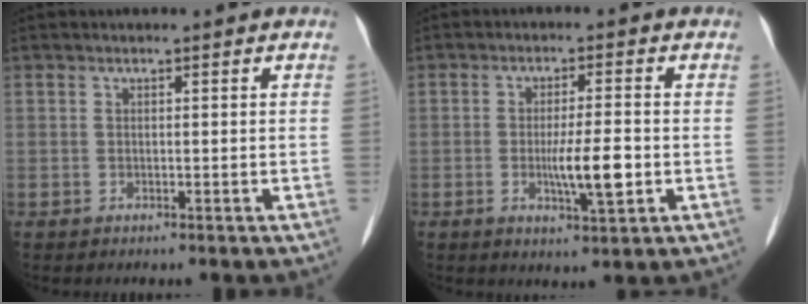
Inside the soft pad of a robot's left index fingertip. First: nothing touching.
{"total": 5.9, "force": [-1.2, 0.7, 5.8], "torque": [-0.107, -0.009, -0.018]}